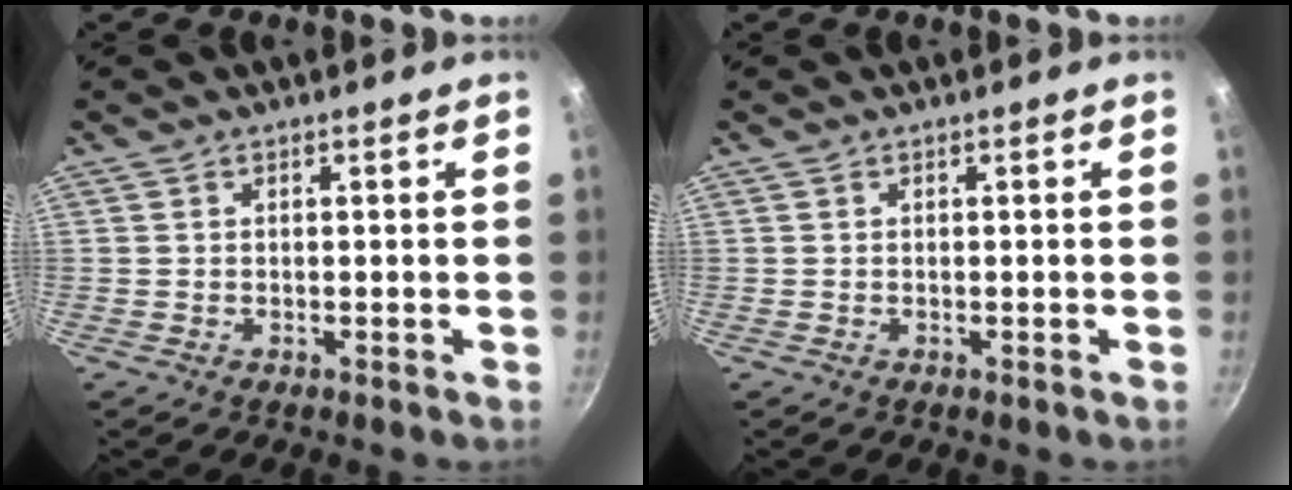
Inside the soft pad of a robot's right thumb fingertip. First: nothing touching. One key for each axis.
{"total": 0.0}